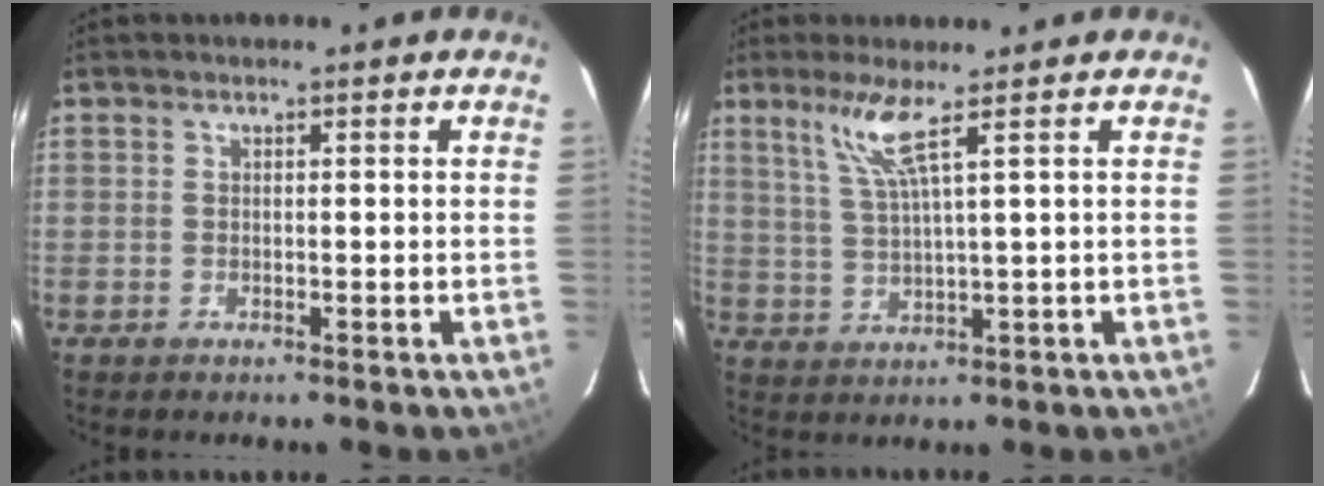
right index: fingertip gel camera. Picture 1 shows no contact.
{"total": 5.7, "force": [3.4, -0.9, 4.5], "torque": [-0.090, -0.006, 0.074]}